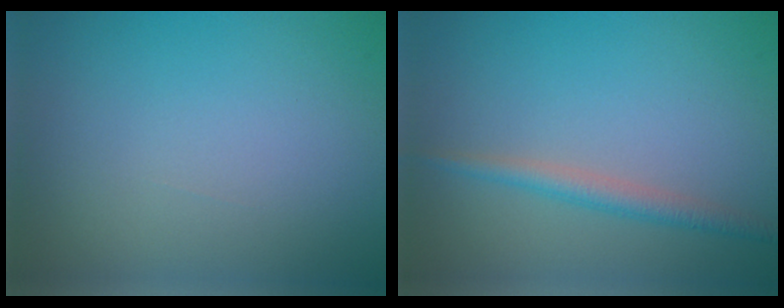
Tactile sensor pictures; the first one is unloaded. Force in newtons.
{"total": 2.2, "press": 2.2, "slide": 0.0}